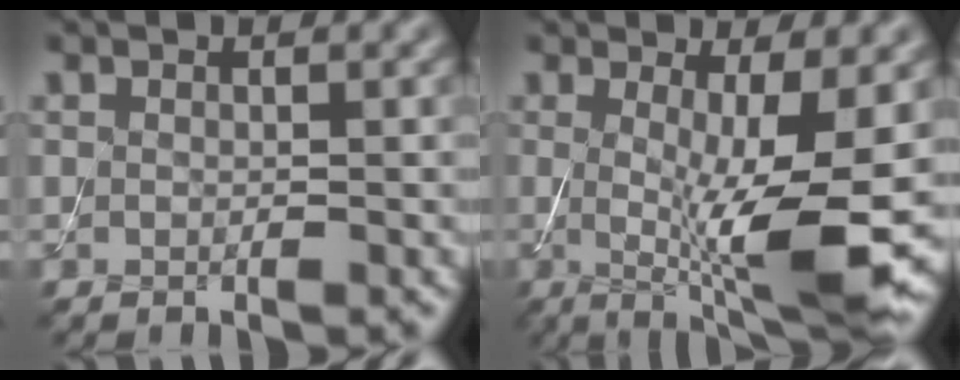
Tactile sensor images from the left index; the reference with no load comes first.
{"total": 8.9, "force": [-0.7, 1.8, 8.7], "torque": [-0.135, -0.021, -0.007]}